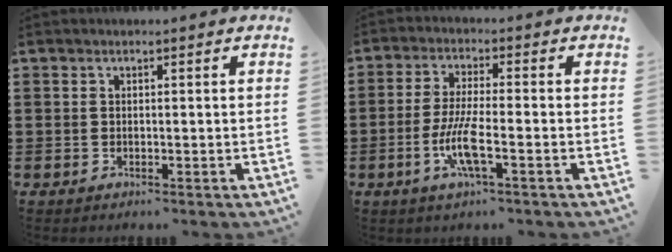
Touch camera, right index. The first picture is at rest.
{"total": 7.1, "force": [-2.6, 1.4, 6.5], "torque": [-0.140, -0.013, -0.053]}